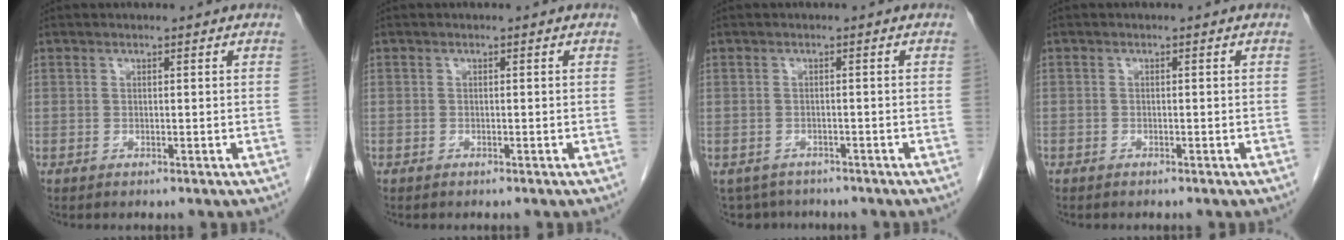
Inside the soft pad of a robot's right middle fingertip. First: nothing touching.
{"total": 0.0}
{"total": 5.5, "force": [-4.7, 2.8, 0.5], "torque": [-0.008, -0.004, -0.065]}
{"total": 0.7, "force": [-0.5, 0.5, 0.0], "torque": [-0.007, 0.003, -0.010]}